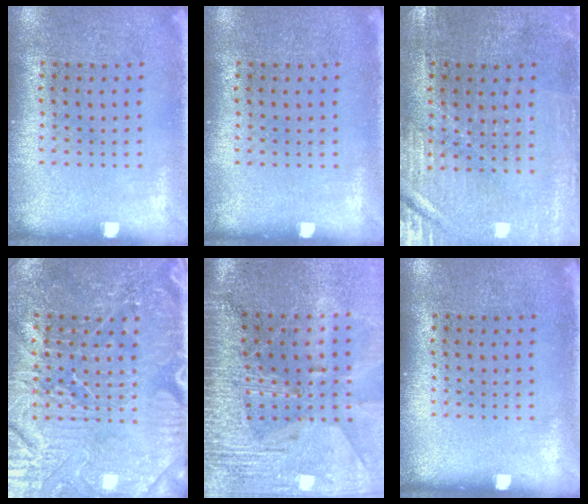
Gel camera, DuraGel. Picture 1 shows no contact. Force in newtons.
{"total": 0.0}
{"total": 0.6, "press": 0.5, "slide": 0.3}
{"total": 5.0, "press": 4.6, "slide": 1.9}
{"total": 4.0, "press": 3.4, "slide": 2.0}
{"total": 0.0}